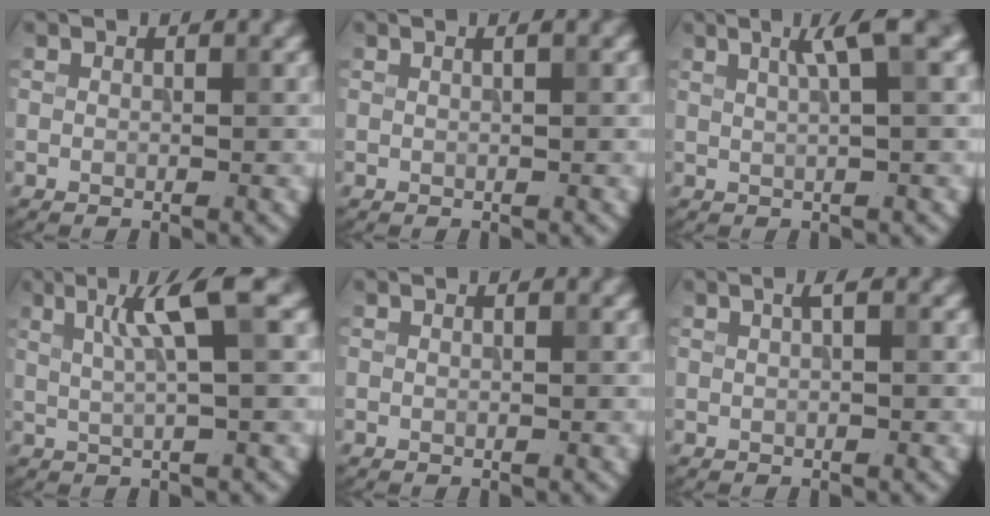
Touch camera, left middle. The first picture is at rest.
{"total": 1.3, "force": [0.5, 0.4, 1.1], "torque": [-0.012, 0.004, -0.002]}
{"total": 3.4, "force": [1.5, 0.4, 3.0], "torque": [-0.039, 0.008, 0.023]}
{"total": 4.8, "force": [1.7, 0.5, 4.5], "torque": [-0.073, 0.004, 0.030]}
{"total": 0.0}
{"total": 1.0, "force": [0.4, 0.2, 0.9], "torque": [-0.016, 0.006, 0.005]}